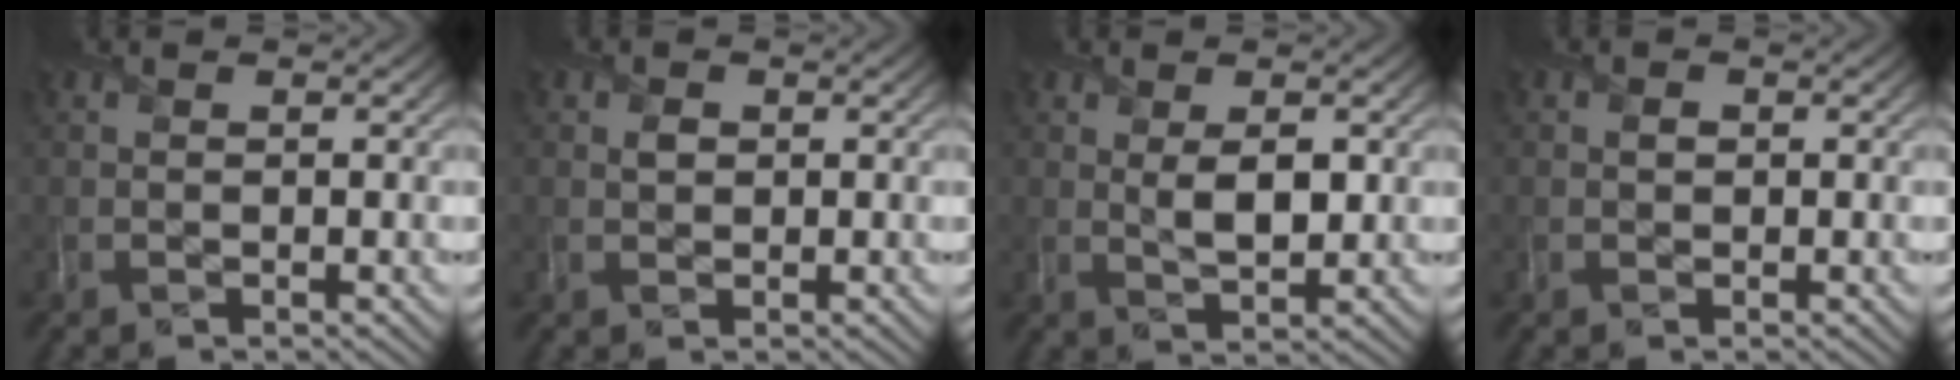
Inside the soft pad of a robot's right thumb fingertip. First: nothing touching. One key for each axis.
{"total": 1.1, "fx": 0.2, "fy": 0.9, "fz": 0.6, "tx": -0.012, "ty": -0.001, "tz": 0.001}
{"total": 3.6, "fx": 0.7, "fy": 1.8, "fz": 3.1, "tx": -0.064, "ty": -0.004, "tz": 0.014}
{"total": 0.9, "fx": 0.0, "fy": 0.8, "fz": 0.4, "tx": -0.006, "ty": -0.002, "tz": -0.005}